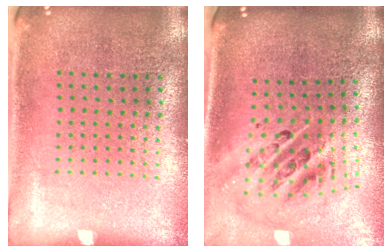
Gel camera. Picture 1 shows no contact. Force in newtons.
{"total": 2.7, "press": 1.9, "slide": 1.9}